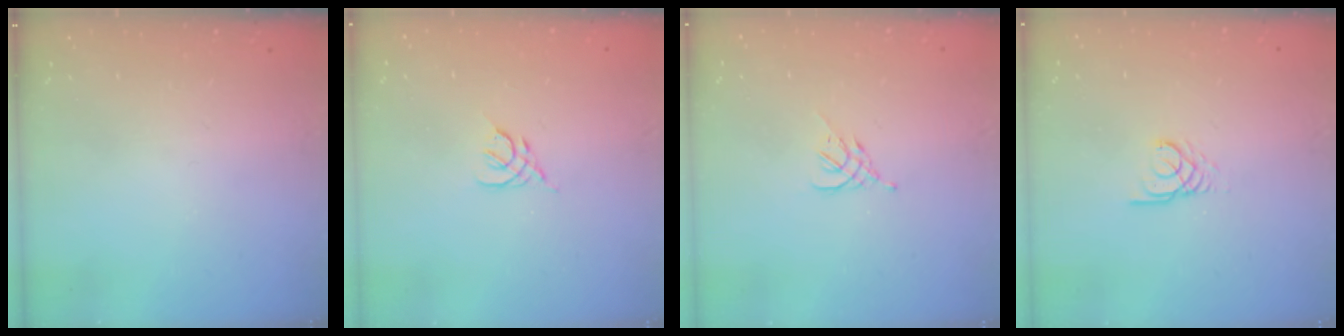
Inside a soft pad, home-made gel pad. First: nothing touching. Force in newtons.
{"total": 2.8, "press": 2.8, "slide": 0.7}
{"total": 2.6, "press": 2.5, "slide": 0.7}
{"total": 2.7, "press": 2.7, "slide": 0.1}